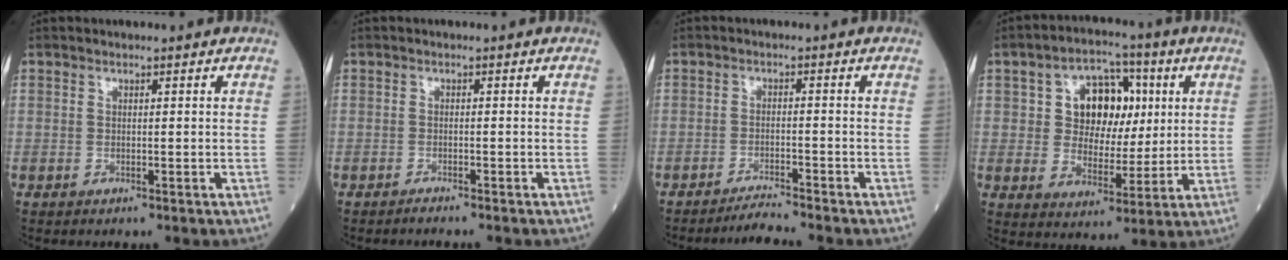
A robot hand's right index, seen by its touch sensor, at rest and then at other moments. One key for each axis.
{"total": 1.3, "fx": -1.2, "fy": -0.2, "fz": 0.5, "tx": -0.008, "ty": 0.000, "tz": -0.019}
{"total": 3.4, "fx": -3.1, "fy": -1.3, "fz": 0.3, "tx": -0.008, "ty": -0.018, "tz": -0.056}
{"total": 10.8, "fx": 2.9, "fy": 7.1, "fz": 7.7, "tx": -0.122, "ty": 0.028, "tz": 0.051}